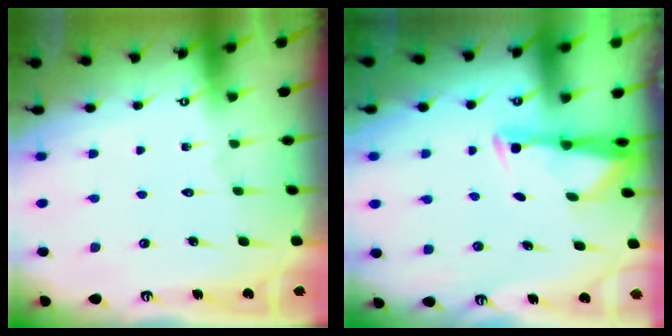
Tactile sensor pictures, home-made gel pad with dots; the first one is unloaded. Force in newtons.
{"total": 2.8, "press": 2.7, "slide": 0.4}